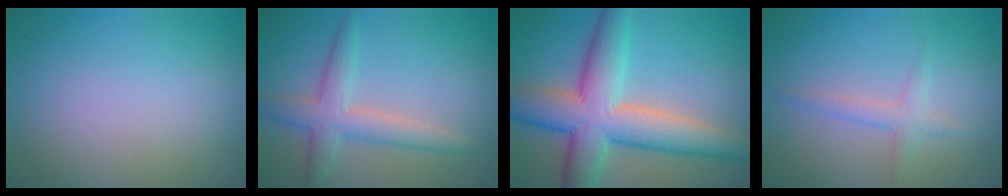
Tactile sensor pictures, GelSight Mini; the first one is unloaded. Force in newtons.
{"total": 3.7, "press": 3.7, "slide": 0.2}
{"total": 9.9, "press": 9.9, "slide": 0.3}
{"total": 1.7, "press": 1.7, "slide": 0.1}